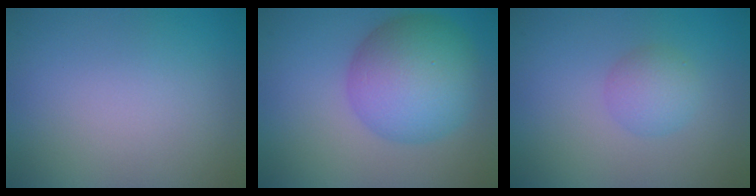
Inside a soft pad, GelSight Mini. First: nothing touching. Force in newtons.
{"total": 7.7, "press": 7.7, "slide": 0.3}
{"total": 2.2, "press": 2.2, "slide": 0.1}